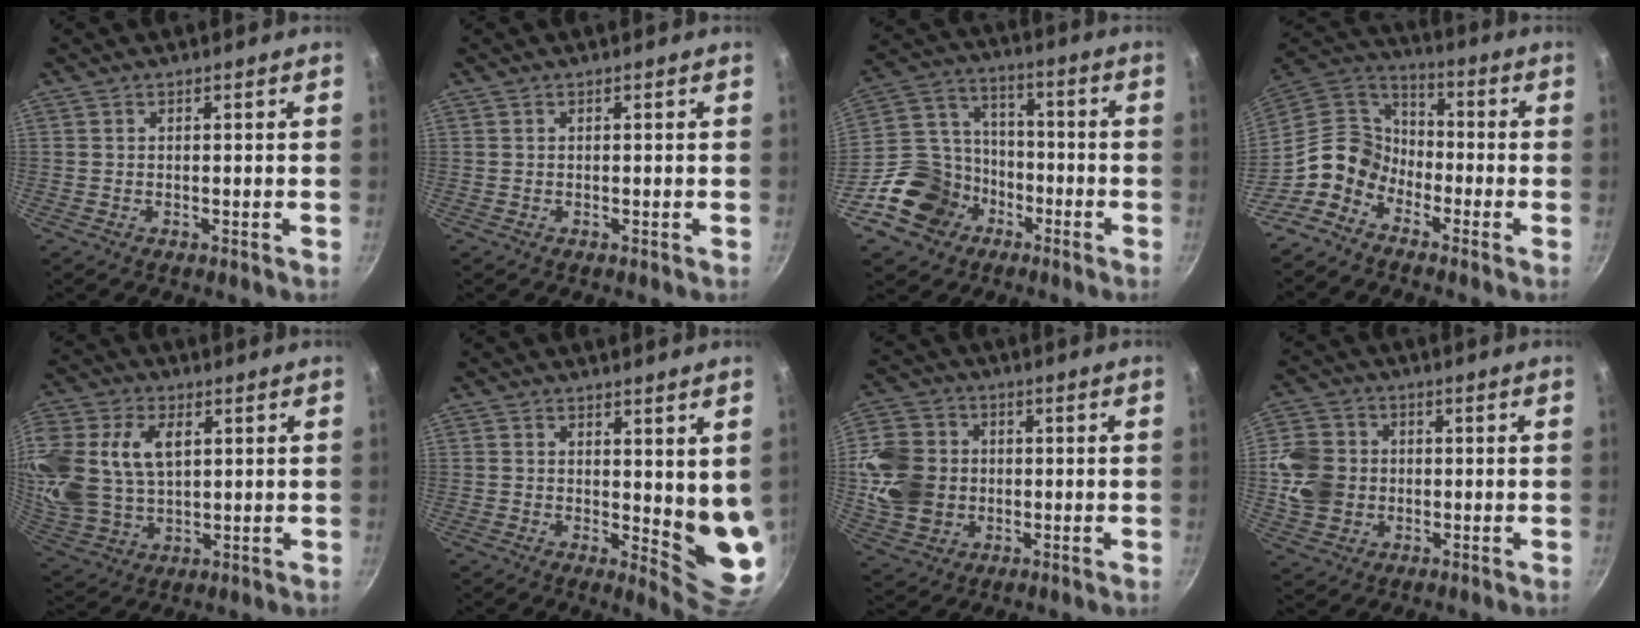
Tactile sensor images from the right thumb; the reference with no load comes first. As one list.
[{"total": 0.0}, {"total": 15.7, "force": [-7.3, 12.5, 6.2], "torque": [-0.091, 0.059, -0.130]}, {"total": 10.4, "force": [-5.6, 7.7, 4.2], "torque": [-0.042, 0.060, -0.139]}, {"total": 21.4, "force": [5.8, 14.6, 14.5], "torque": [-0.333, 0.006, 0.116]}, {"total": 7.8, "force": [2.2, 3.1, 6.8], "torque": [-0.074, -0.035, 0.032]}, {"total": 13.3, "force": [-0.1, 11.3, 7.1], "torque": [-0.117, 0.010, 0.000]}, {"total": 10.0, "force": [-0.3, 8.7, 4.9], "torque": [-0.070, 0.008, -0.011]}]